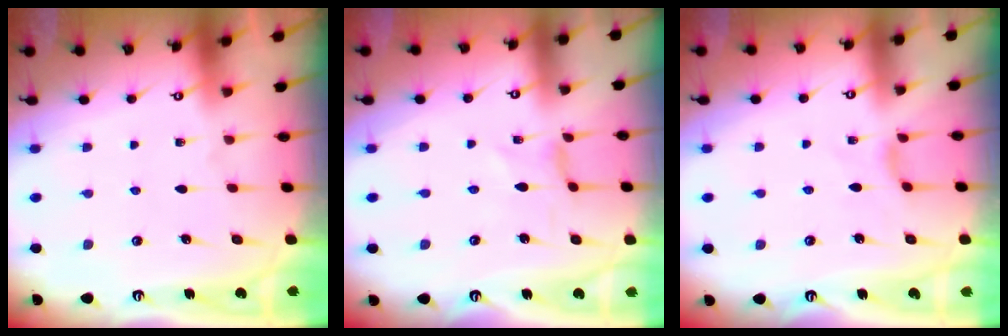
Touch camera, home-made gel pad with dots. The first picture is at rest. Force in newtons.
{"total": 0.0}
{"total": 2.3, "press": 2.2, "slide": 0.6}